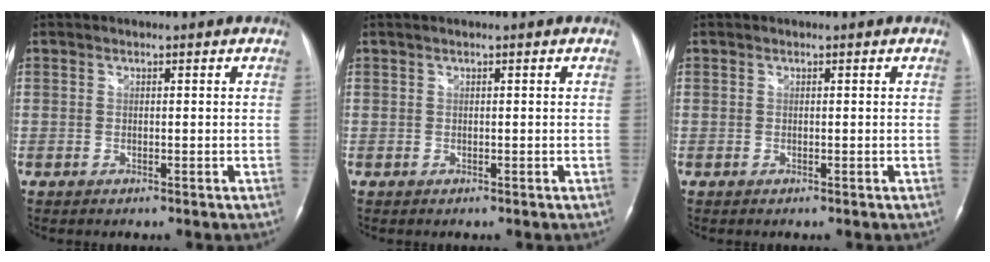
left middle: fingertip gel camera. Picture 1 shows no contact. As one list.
[{"total": 0.0}, {"total": 0.0}]